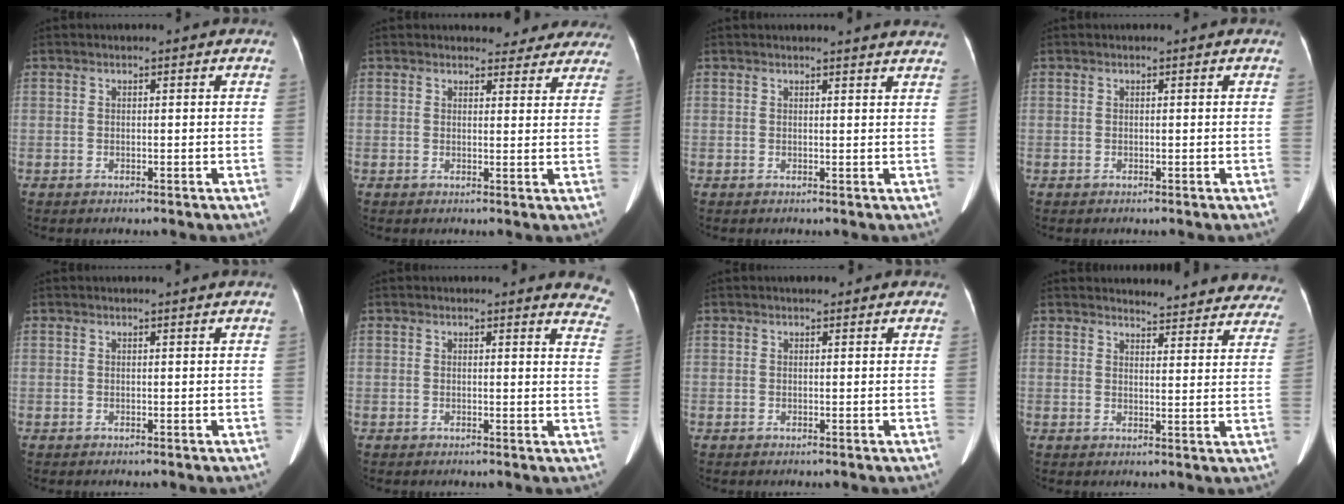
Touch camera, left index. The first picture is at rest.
{"total": 8.2, "force": [7.6, 2.8, 1.0], "torque": [0.019, -0.007, 0.064]}
{"total": 6.2, "force": [6.0, -0.1, 1.6], "torque": [-0.015, -0.003, 0.044]}
{"total": 0.0}
{"total": 0.8, "force": [0.7, -0.2, 0.3], "torque": [-0.011, 0.000, 0.017]}
{"total": 6.2, "force": [6.1, 1.0, 0.9], "torque": [0.016, -0.036, 0.027]}
{"total": 1.5, "force": [1.1, 0.7, 0.6], "torque": [-0.008, 0.011, 0.012]}
{"total": 15.6, "force": [15.0, 3.3, 2.5], "torque": [0.005, -0.048, 0.147]}